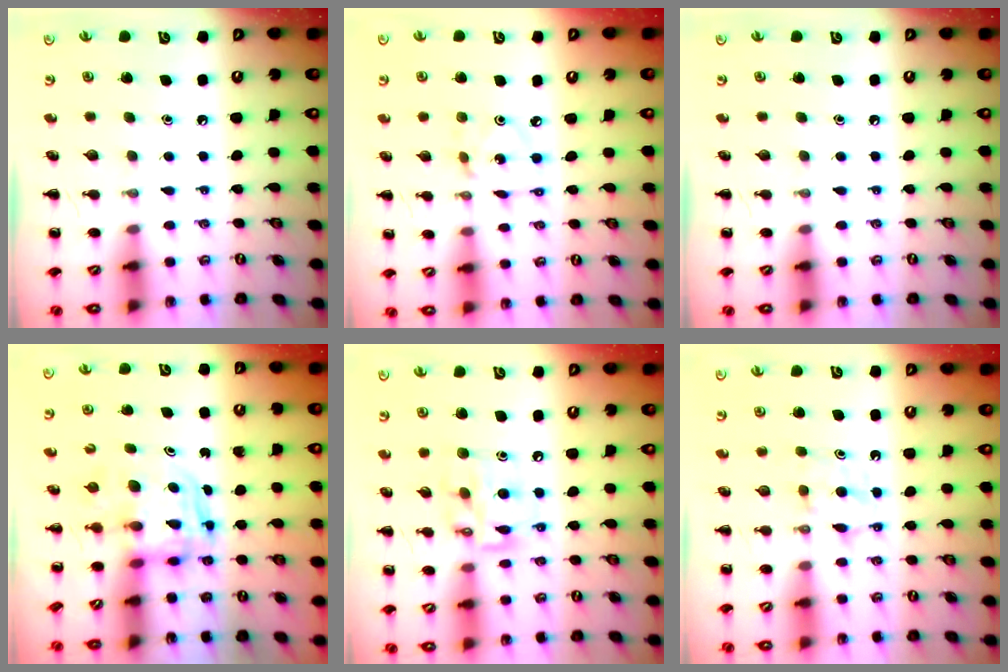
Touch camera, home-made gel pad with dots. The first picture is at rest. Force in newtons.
{"total": 2.2, "press": 2.1, "slide": 0.5}
{"total": 0.0}
{"total": 3.9, "press": 3.8, "slide": 0.8}
{"total": 11.4, "press": 11.3, "slide": 1.5}
{"total": 5.6, "press": 5.3, "slide": 1.6}